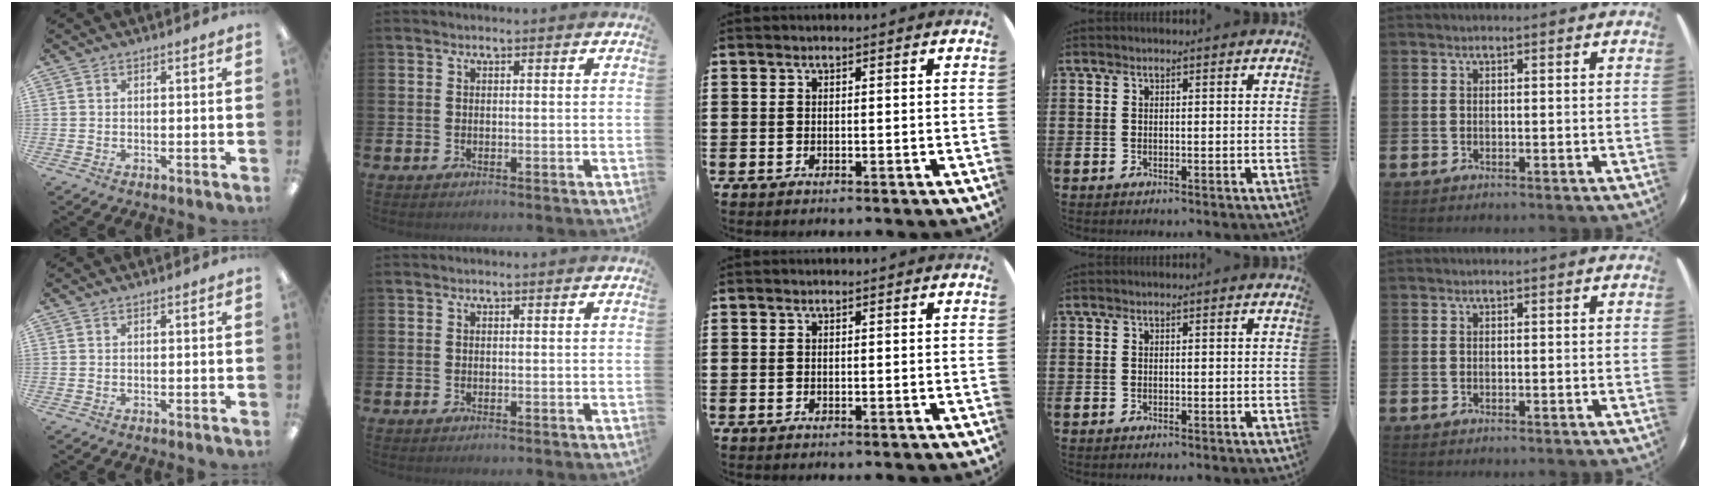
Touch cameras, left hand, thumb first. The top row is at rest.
{}